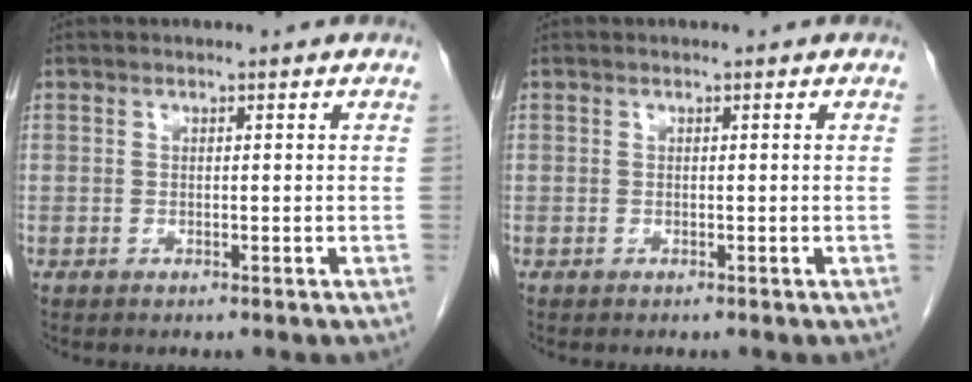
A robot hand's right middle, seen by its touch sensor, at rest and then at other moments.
{"total": 0.0}